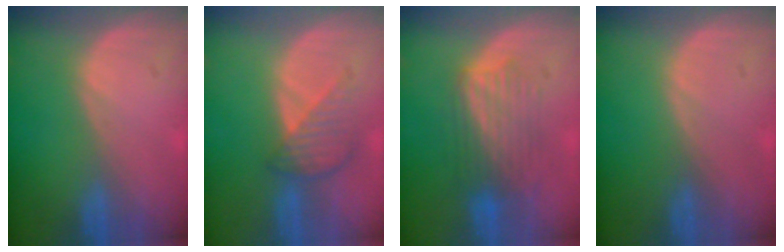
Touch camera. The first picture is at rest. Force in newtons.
{"total": 4.5, "press": 4.2, "slide": 1.7}
{"total": 6.1, "press": 6.1, "slide": 0.6}
{"total": 0.0}